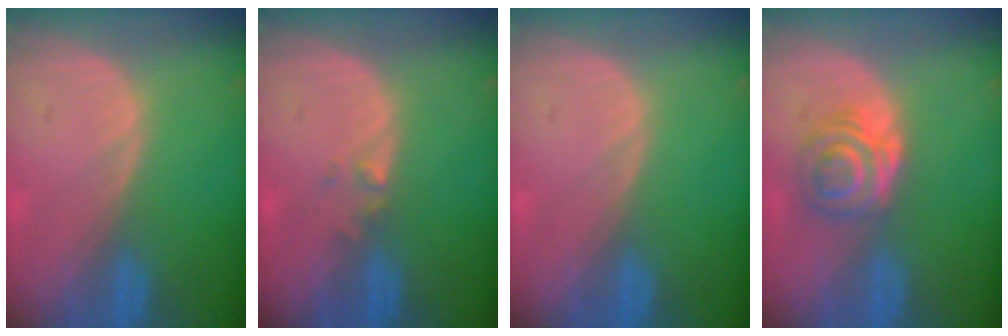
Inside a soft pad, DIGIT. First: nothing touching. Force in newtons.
{"total": 1.3, "press": 1.0, "slide": 0.8}
{"total": 0.0}
{"total": 6.4, "press": 5.3, "slide": 3.6}